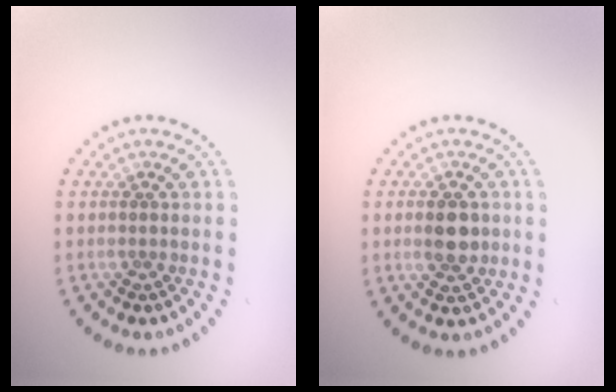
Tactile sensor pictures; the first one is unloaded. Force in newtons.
{"total": 3.0, "press": 3.0, "slide": 0.2}